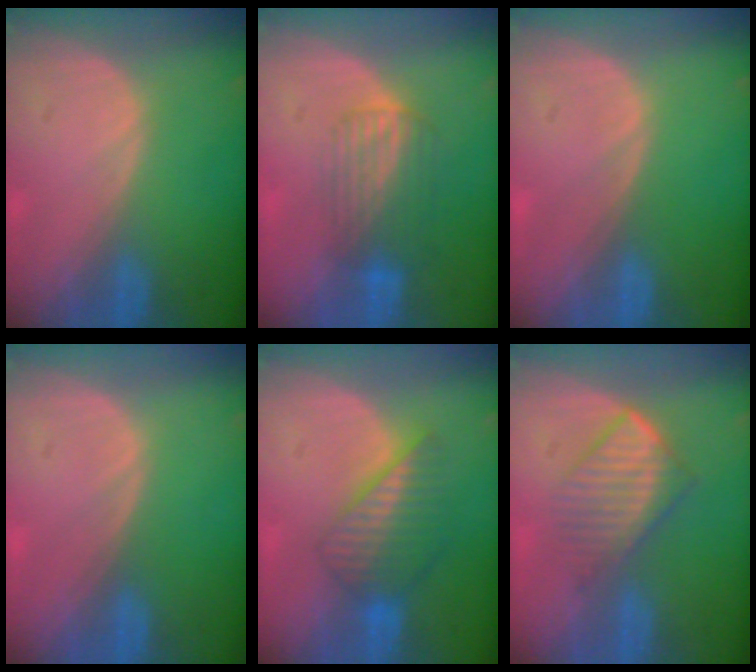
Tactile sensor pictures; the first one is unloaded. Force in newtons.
{"total": 6.8, "press": 5.7, "slide": 3.7}
{"total": 0.0}
{"total": 0.0}
{"total": 6.6, "press": 6.0, "slide": 2.6}
{"total": 6.9, "press": 6.0, "slide": 3.5}